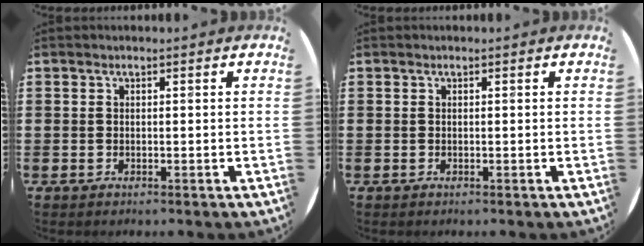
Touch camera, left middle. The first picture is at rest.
{"total": 0.0}